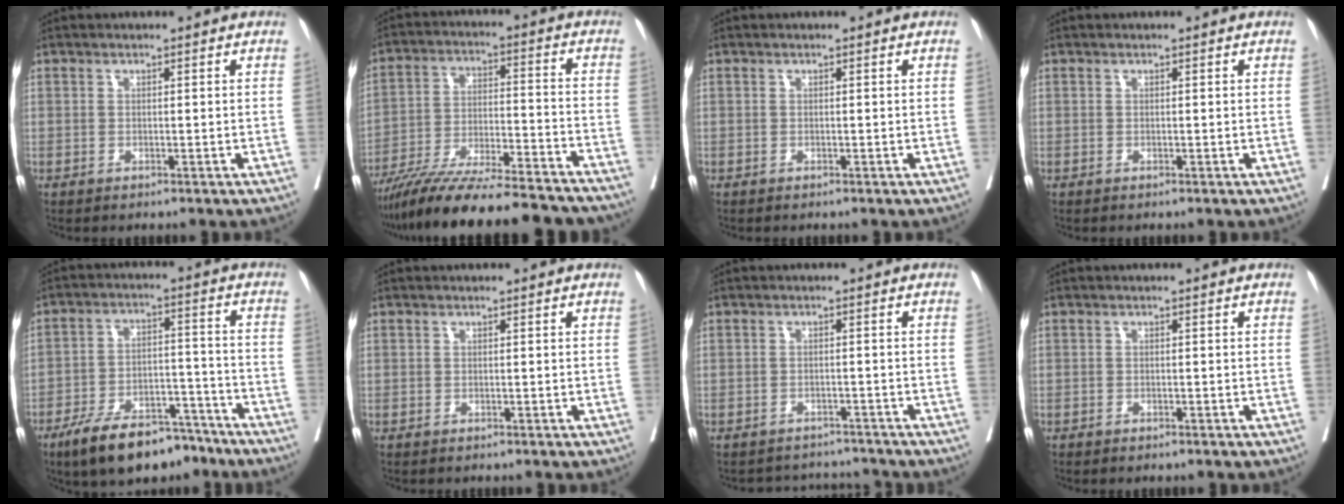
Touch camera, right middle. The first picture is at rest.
{"total": 24.1, "force": [-21.4, 2.3, 10.8], "torque": [-0.151, -0.022, -0.326]}
{"total": 0.0}
{"total": 0.0}
{"total": 13.3, "force": [-10.3, 5.1, 6.7], "torque": [-0.102, 0.015, -0.170]}
{"total": 0.0}
{"total": 4.8, "force": [-4.6, 0.9, -1.0], "torque": [0.016, 0.013, -0.061]}
{"total": 0.7, "force": [-0.6, 0.2, 0.2], "torque": [-0.007, 0.000, -0.011]}